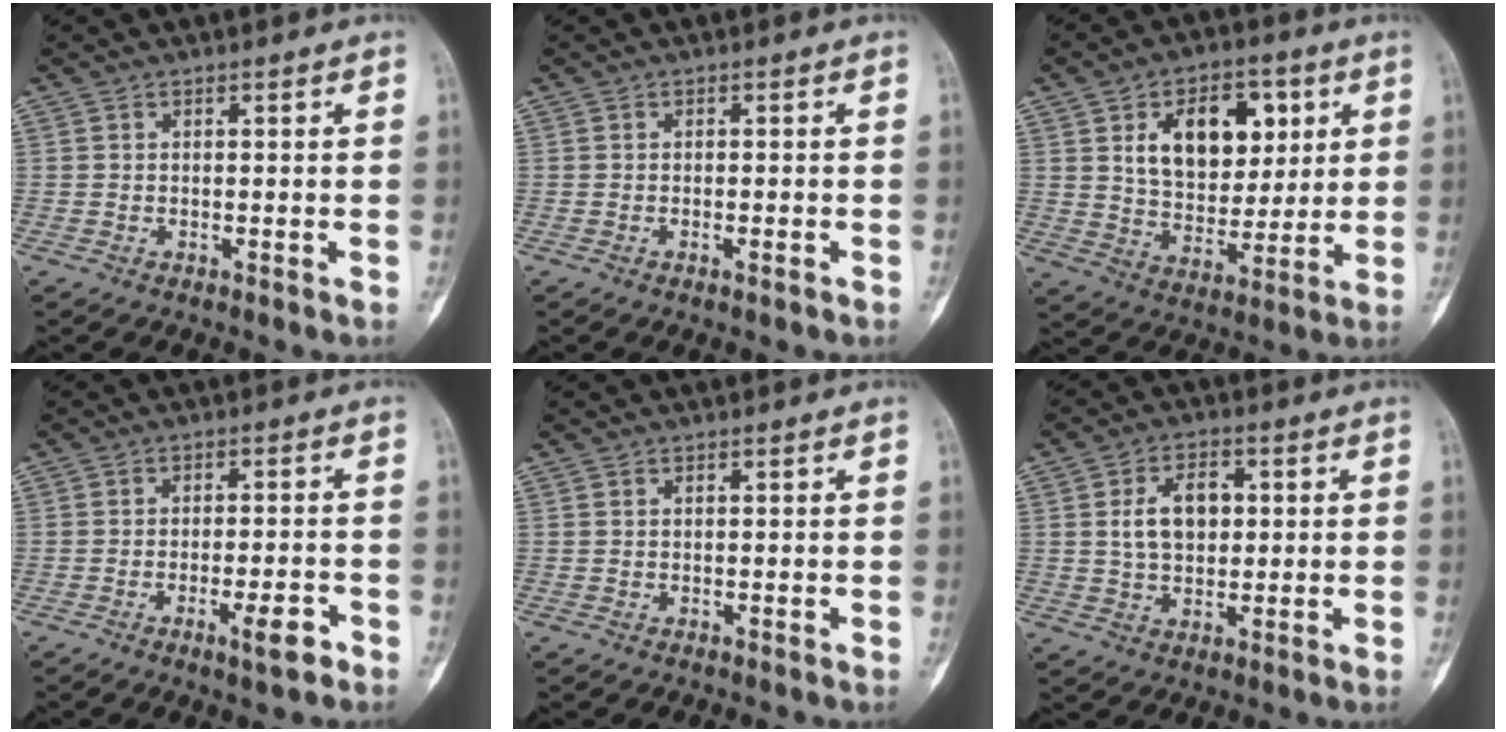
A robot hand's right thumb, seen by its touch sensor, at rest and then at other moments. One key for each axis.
{"total": 1.3, "fx": -0.7, "fy": 0.3, "fz": 1.0, "tx": -0.020, "ty": 0.002, "tz": -0.007}
{"total": 15.8, "fx": 5.2, "fy": 10.2, "fz": 11.0, "tx": -0.122, "ty": -0.015, "tz": 0.093}
{"total": 5.2, "fx": -2.8, "fy": 1.2, "fz": 4.2, "tx": -0.066, "ty": 0.012, "tz": -0.039}
{"total": 0.0}
{"total": 8.2, "fx": 1.4, "fy": 5.3, "fz": 6.0, "tx": -0.089, "ty": 0.005, "tz": 0.026}